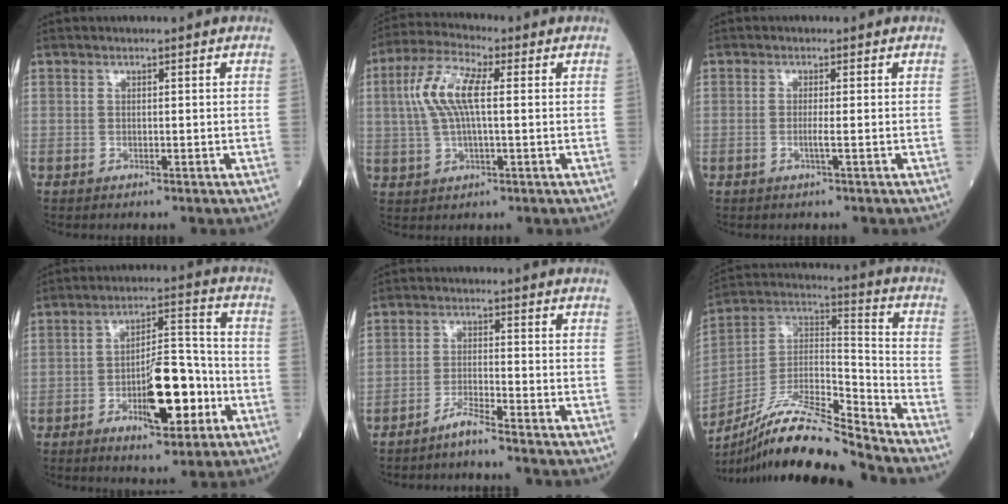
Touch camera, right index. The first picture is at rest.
{"total": 8.7, "force": [1.4, 2.4, 8.3], "torque": [-0.184, 0.021, 0.028]}
{"total": 1.3, "force": [-0.3, -0.4, 1.2], "torque": [-0.026, -0.001, -0.008]}
{"total": 11.0, "force": [-3.9, 3.3, 9.7], "torque": [-0.160, 0.011, -0.056]}
{"total": 3.1, "force": [-2.7, -0.8, 1.1], "torque": [-0.026, -0.010, -0.054]}
{"total": 16.5, "force": [-14.4, 0.3, 8.2], "torque": [-0.155, 0.024, -0.257]}